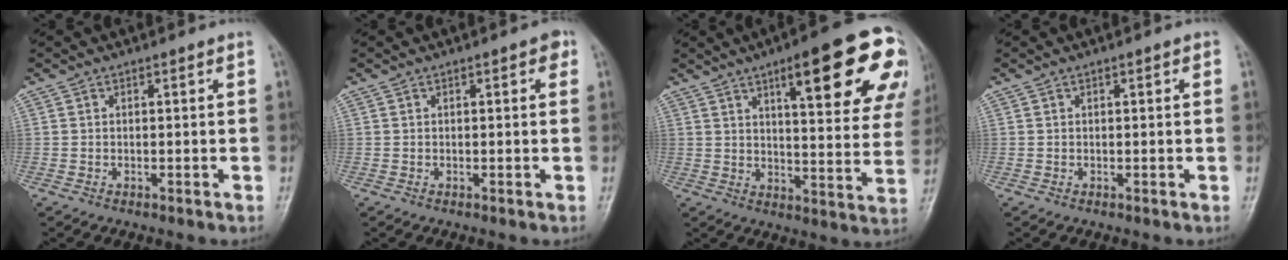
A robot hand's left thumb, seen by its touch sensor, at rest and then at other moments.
{"total": 1.8, "force": [0.7, 0.9, 1.5], "torque": [-0.011, 0.002, 0.005]}
{"total": 23.7, "force": [11.3, 6.3, 19.9], "torque": [-0.232, -0.027, 0.151]}
{"total": 0.8, "force": [0.3, 0.4, 0.7], "torque": [-0.007, 0.002, 0.003]}